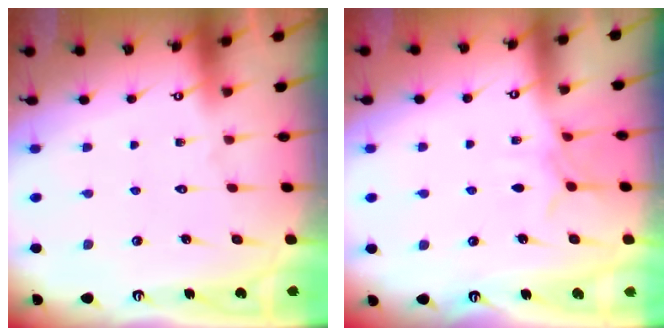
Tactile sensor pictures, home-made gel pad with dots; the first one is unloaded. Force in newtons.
{"total": 4.6, "press": 4.6, "slide": 0.6}